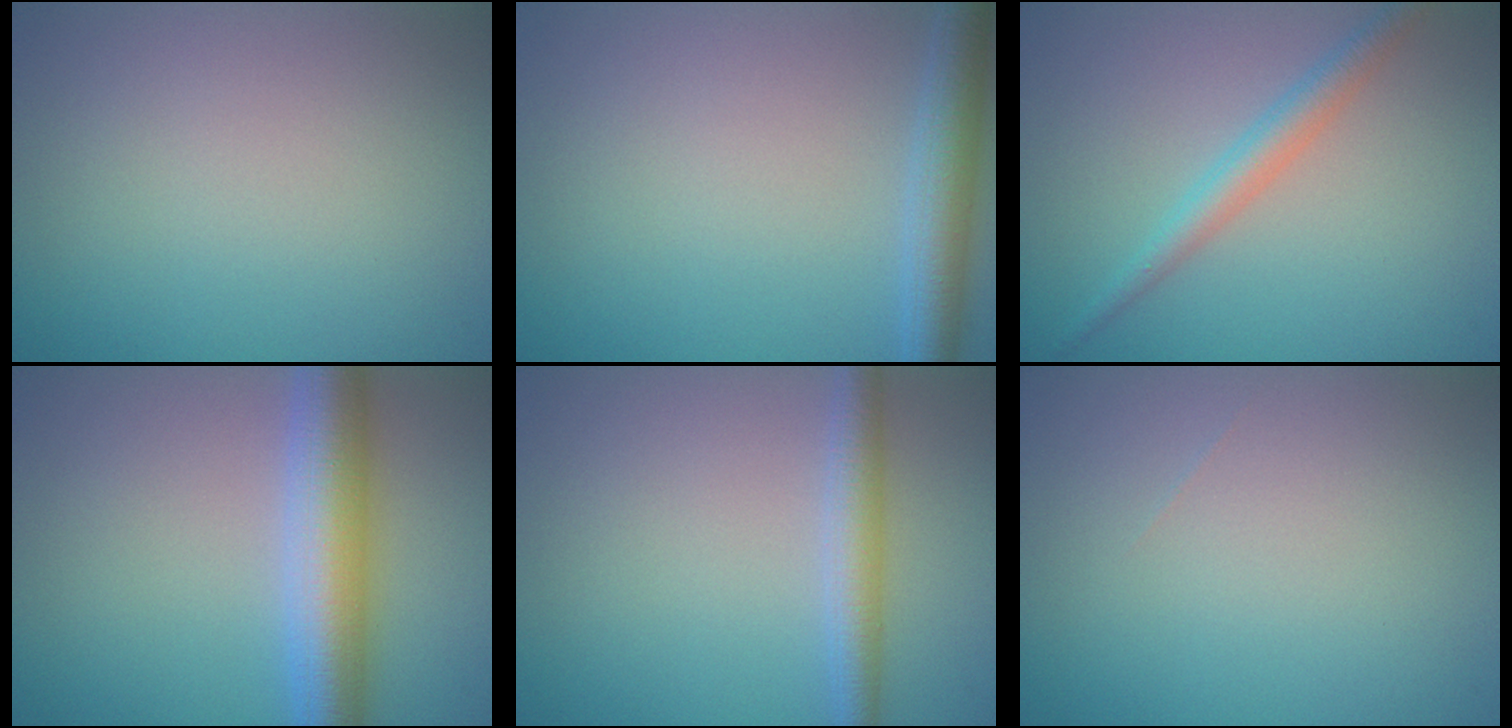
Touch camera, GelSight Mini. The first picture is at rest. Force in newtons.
{"total": 3.5, "press": 3.5, "slide": 0.1}
{"total": 2.5, "press": 2.5, "slide": 0.1}
{"total": 6.3, "press": 6.3, "slide": 0.2}
{"total": 2.7, "press": 2.7, "slide": 0.0}
{"total": 0.0}